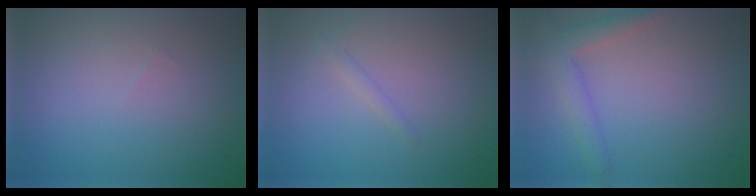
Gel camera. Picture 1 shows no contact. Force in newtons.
{"total": 0.9, "press": 0.9, "slide": 0.0}
{"total": 2.9, "press": 2.9, "slide": 0.2}